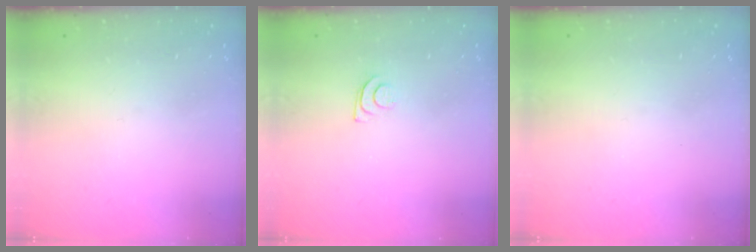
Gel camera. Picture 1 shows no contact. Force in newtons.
{"total": 4.2, "press": 4.2, "slide": 0.5}
{"total": 0.0}